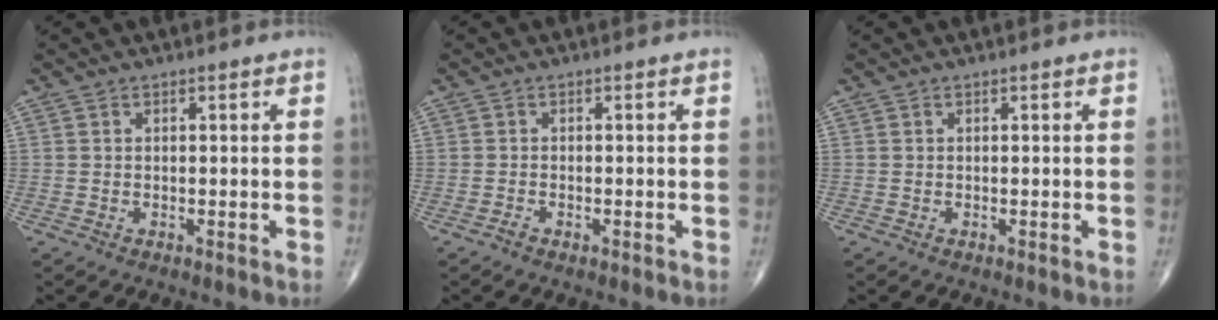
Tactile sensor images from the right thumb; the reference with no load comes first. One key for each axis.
{"total": 0.8, "fx": -0.6, "fy": 0.3, "fz": 0.4, "tx": -0.013, "ty": 0.004, "tz": -0.011}
{"total": 0.0}